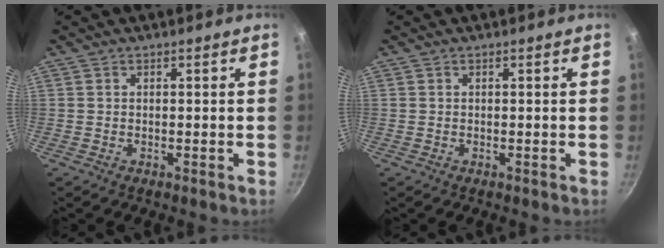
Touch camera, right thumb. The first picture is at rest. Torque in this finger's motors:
{"motor_torque": [-0.03, -0.03, 0.03, 0.02, 0.00]}